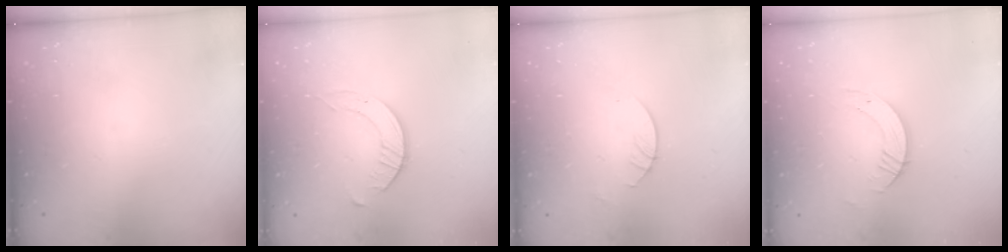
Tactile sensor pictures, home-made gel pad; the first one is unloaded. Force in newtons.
{"total": 3.5, "press": 3.4, "slide": 0.4}
{"total": 3.0, "press": 2.9, "slide": 0.3}
{"total": 4.7, "press": 4.7, "slide": 0.3}